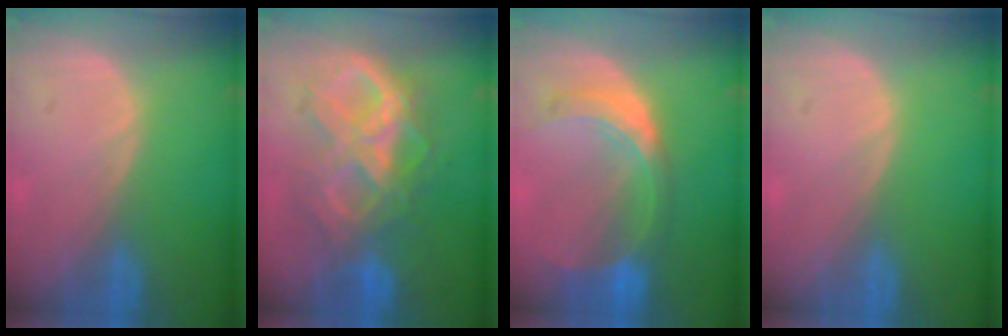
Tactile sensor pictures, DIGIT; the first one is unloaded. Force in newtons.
{"total": 10.3, "press": 10.2, "slide": 1.3}
{"total": 7.8, "press": 6.9, "slide": 3.6}
{"total": 0.0}